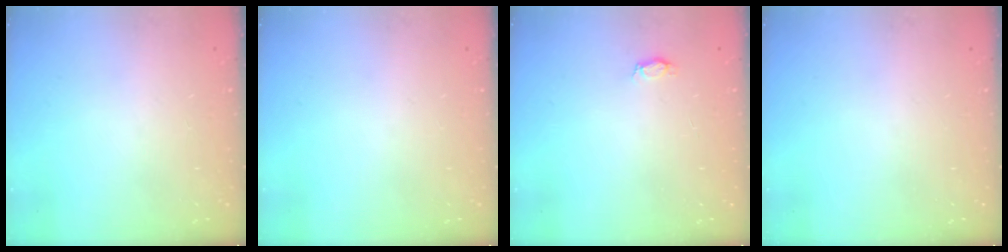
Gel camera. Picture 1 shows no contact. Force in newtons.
{"total": 0.0}
{"total": 3.7, "press": 3.6, "slide": 0.5}
{"total": 0.0}